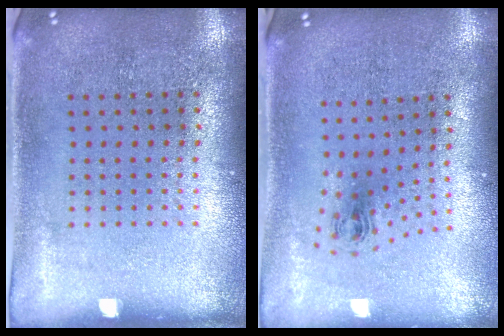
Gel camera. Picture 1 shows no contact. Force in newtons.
{"total": 0.8, "press": 0.4, "slide": 0.8}